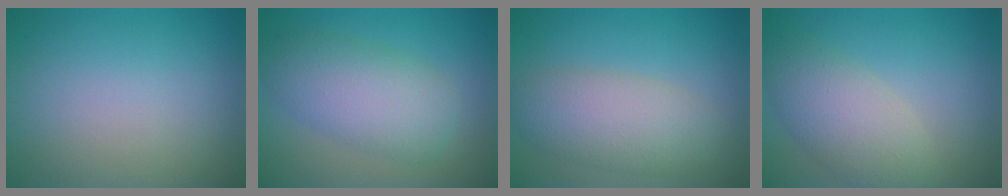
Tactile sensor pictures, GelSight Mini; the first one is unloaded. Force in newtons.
{"total": 5.8, "press": 5.8, "slide": 0.3}
{"total": 5.1, "press": 5.1, "slide": 0.3}
{"total": 5.0, "press": 5.0, "slide": 0.4}